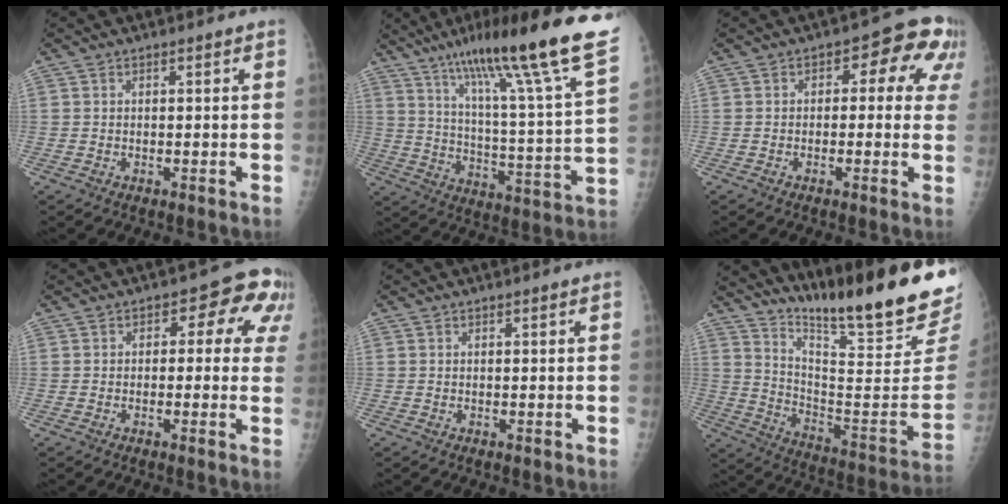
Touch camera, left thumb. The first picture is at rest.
{"total": 27.1, "force": [18.2, 2.2, 19.9], "torque": [-0.299, -0.062, 0.276]}
{"total": 9.3, "force": [2.4, 5.4, 7.1], "torque": [-0.029, 0.022, 0.015]}
{"total": 8.3, "force": [2.0, 5.1, 6.2], "torque": [-0.018, 0.019, 0.009]}
{"total": 0.0}
{"total": 24.4, "force": [19.9, 1.8, 14.0], "torque": [-0.193, -0.146, 0.303]}